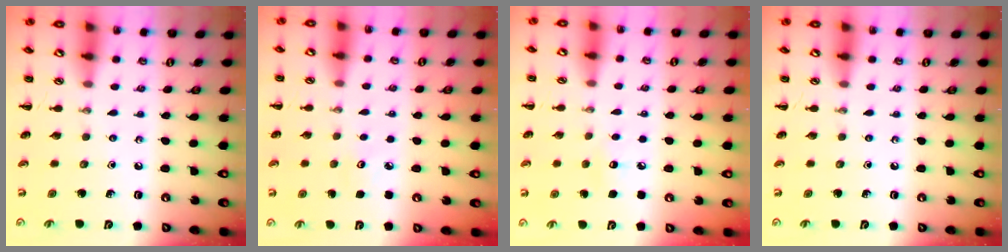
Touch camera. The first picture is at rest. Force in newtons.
{"total": 2.8, "press": 2.7, "slide": 0.8}
{"total": 4.7, "press": 4.6, "slide": 1.0}
{"total": 0.0}